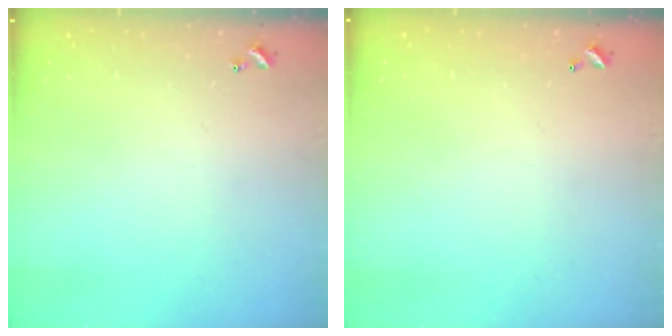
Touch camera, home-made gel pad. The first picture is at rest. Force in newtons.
{"total": 2.8, "press": 2.8, "slide": 0.1}